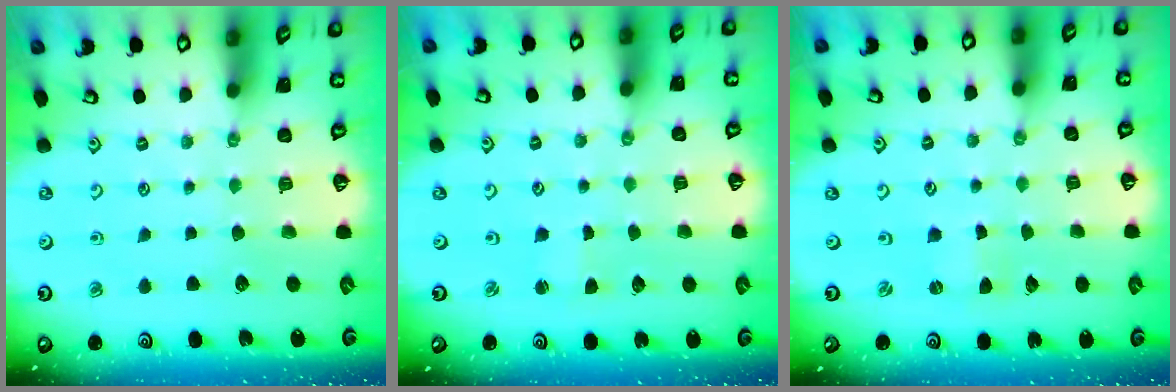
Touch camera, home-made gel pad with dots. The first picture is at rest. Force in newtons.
{"total": 1.6, "press": 1.6, "slide": 0.3}
{"total": 0.0}